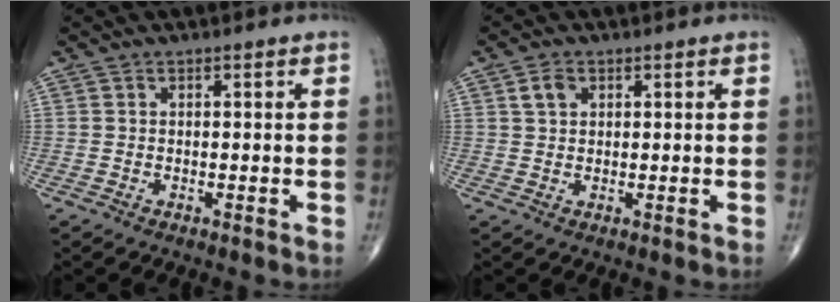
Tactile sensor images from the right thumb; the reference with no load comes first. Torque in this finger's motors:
{"motor_torque": [0.19, 0.31, 0.03, 0.01, 0.00]}